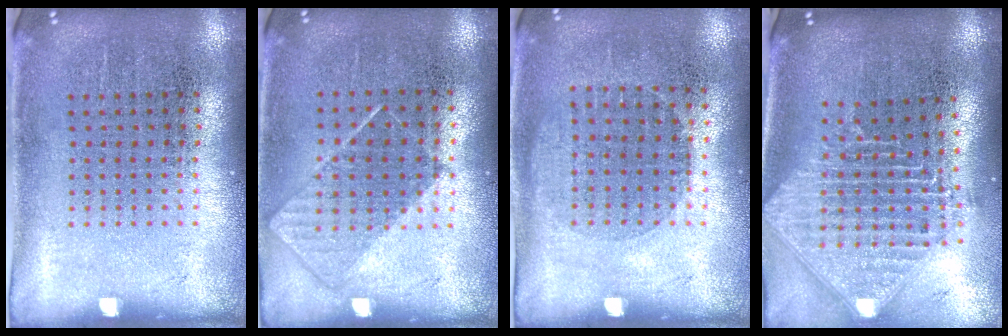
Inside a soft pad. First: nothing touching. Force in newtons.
{"total": 0.8, "press": 0.7, "slide": 0.4}
{"total": 0.9, "press": 0.8, "slide": 0.4}
{"total": 2.4, "press": 1.8, "slide": 1.6}